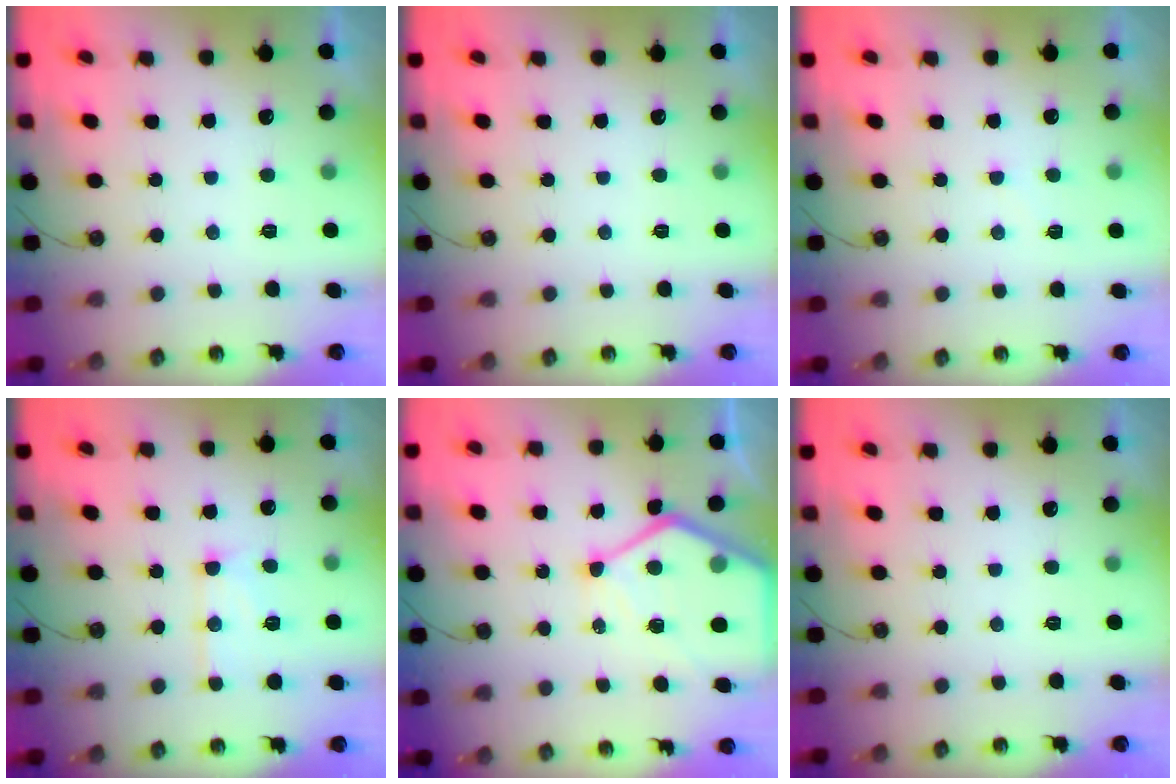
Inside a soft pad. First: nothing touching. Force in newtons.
{"total": 0.0}
{"total": 4.0, "press": 4.0, "slide": 0.5}
{"total": 10.8, "press": 10.8, "slide": 1.0}
{"total": 15.7, "press": 15.6, "slide": 1.3}
{"total": 0.0}